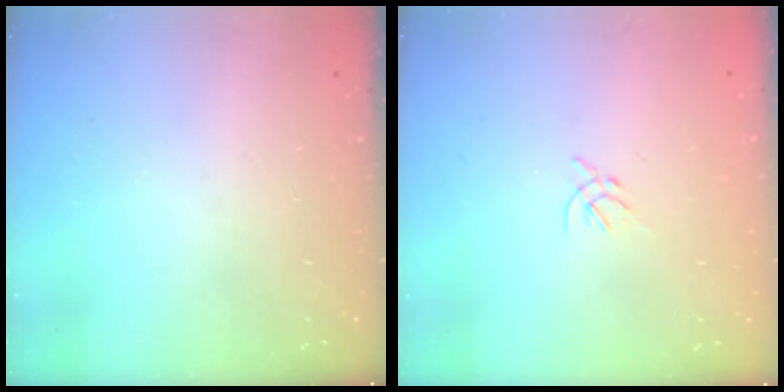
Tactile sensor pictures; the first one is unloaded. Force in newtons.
{"total": 1.7, "press": 1.6, "slide": 0.6}